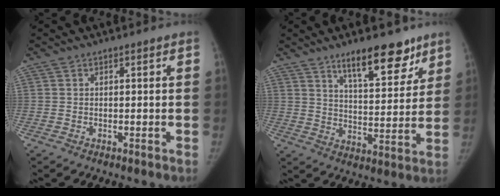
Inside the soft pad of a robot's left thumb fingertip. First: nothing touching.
{"total": 13.1, "force": [9.0, 4.7, 8.3], "torque": [-0.084, -0.055, 0.141]}